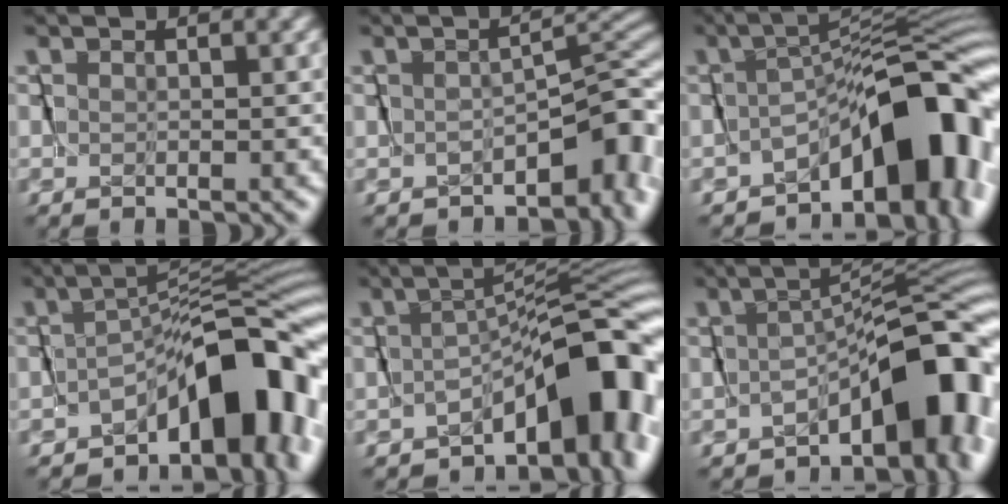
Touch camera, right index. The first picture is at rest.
{"total": 4.5, "force": [-3.3, 2.0, 2.4], "torque": [-0.021, 0.009, -0.055]}
{"total": 10.5, "force": [-5.6, 4.3, 7.8], "torque": [-0.090, -0.001, -0.086]}
{"total": 9.1, "force": [-5.1, 3.4, 6.7], "torque": [-0.078, 0.004, -0.084]}
{"total": 8.3, "force": [-4.5, 2.8, 6.3], "torque": [-0.070, -0.006, -0.067]}
{"total": 7.4, "force": [-3.9, 2.4, 5.7], "torque": [-0.065, -0.002, -0.060]}